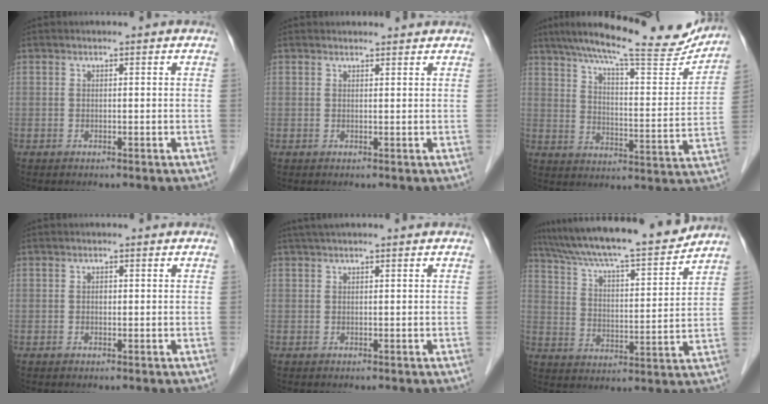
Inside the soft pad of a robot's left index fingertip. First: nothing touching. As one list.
[{"total": 1.6, "force": [1.5, 0.3, 0.0], "torque": [-0.004, 0.005, 0.012]}, {"total": 21.1, "force": [18.5, 2.6, 9.8], "torque": [-0.155, -0.026, 0.245]}, {"total": 1.1, "force": [-1.1, 0.3, 0.2], "torque": [-0.003, -0.005, -0.019]}, {"total": 1.7, "force": [1.0, -0.4, 1.3], "torque": [-0.016, 0.022, 0.019]}, {"total": 18.0, "force": [16.0, 1.1, 8.0], "torque": [-0.136, -0.001, 0.245]}]